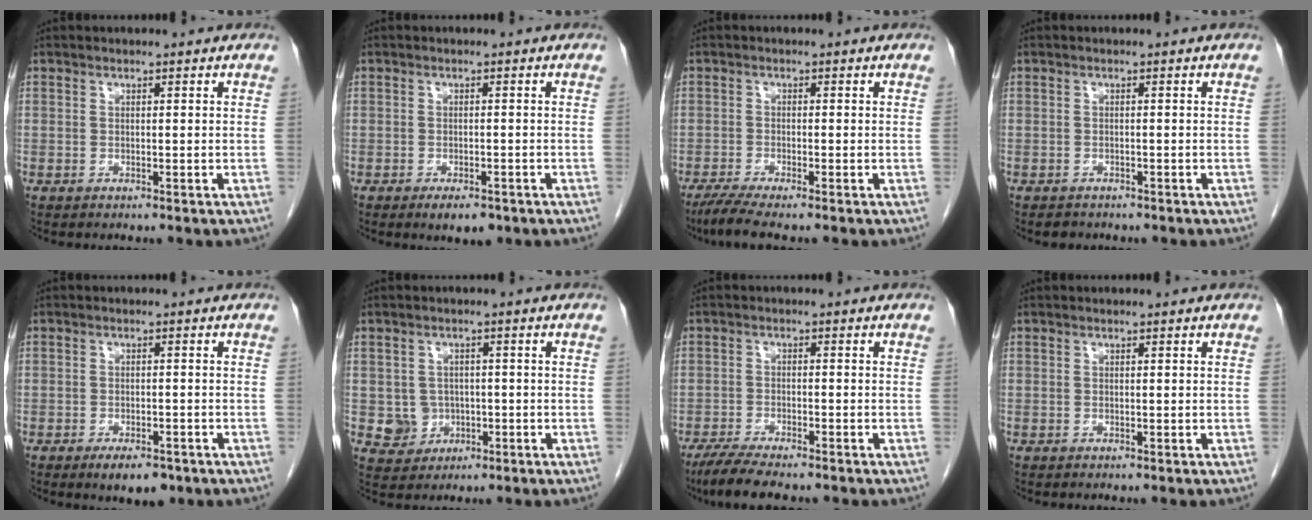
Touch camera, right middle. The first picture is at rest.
{"total": 3.5, "force": [-2.3, 1.4, 2.3], "torque": [-0.035, -0.004, -0.026]}
{"total": 4.4, "force": [-3.4, -0.2, 2.8], "torque": [-0.058, -0.014, -0.065]}
{"total": 1.7, "force": [-1.4, 0.8, 0.3], "torque": [-0.014, -0.002, -0.020]}
{"total": 4.8, "force": [-3.2, 1.9, 3.0], "torque": [-0.046, -0.004, -0.041]}
{"total": 4.3, "force": [-0.6, 4.2, 0.6], "torque": [-0.001, 0.008, -0.001]}
{"total": 7.3, "force": [-6.0, 1.0, 4.1], "torque": [-0.072, -0.019, -0.100]}
{"total": 0.0}